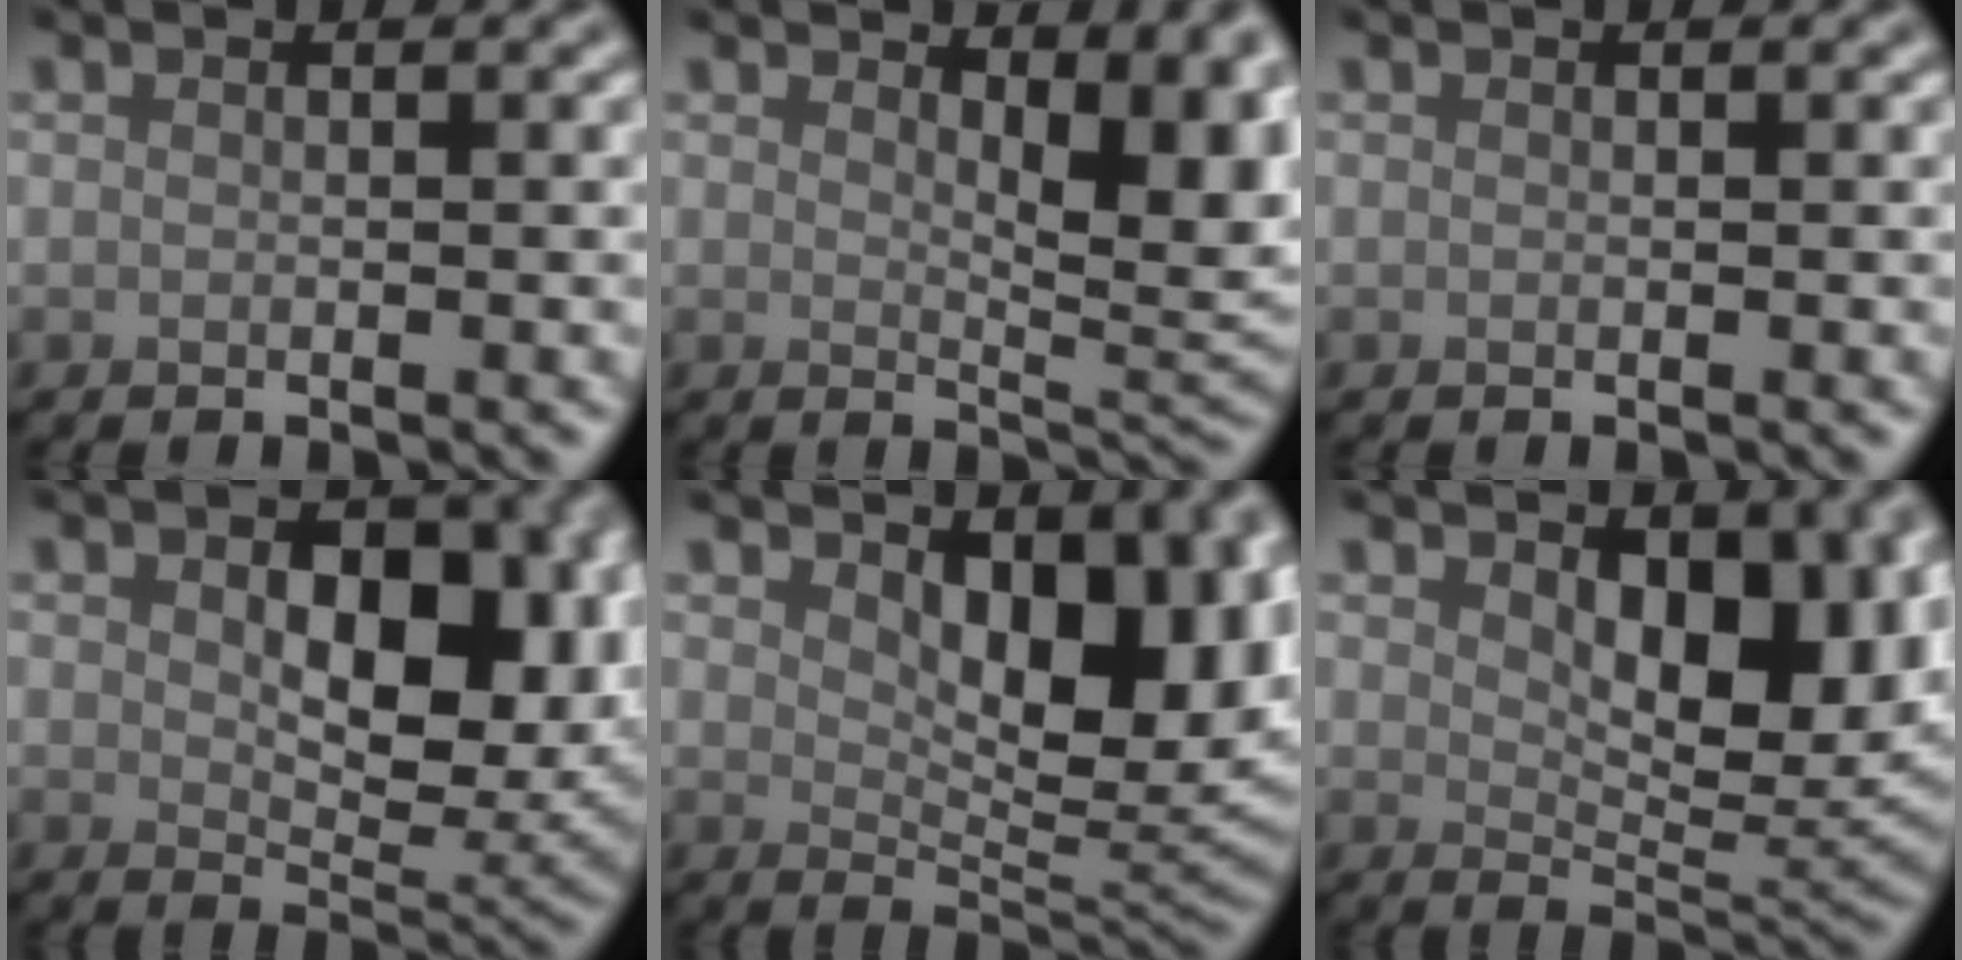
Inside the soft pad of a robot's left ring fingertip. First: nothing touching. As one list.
[{"total": 6.0, "force": [2.1, 2.7, 5.0], "torque": [-0.063, -0.013, 0.035]}, {"total": 0.0}, {"total": 10.7, "force": [1.9, 6.2, 8.5], "torque": [-0.121, -0.013, 0.037]}, {"total": 9.6, "force": [3.0, 4.9, 7.7], "torque": [-0.110, -0.014, 0.049]}, {"total": 8.7, "force": [2.7, 4.6, 6.9], "torque": [-0.103, -0.018, 0.047]}]